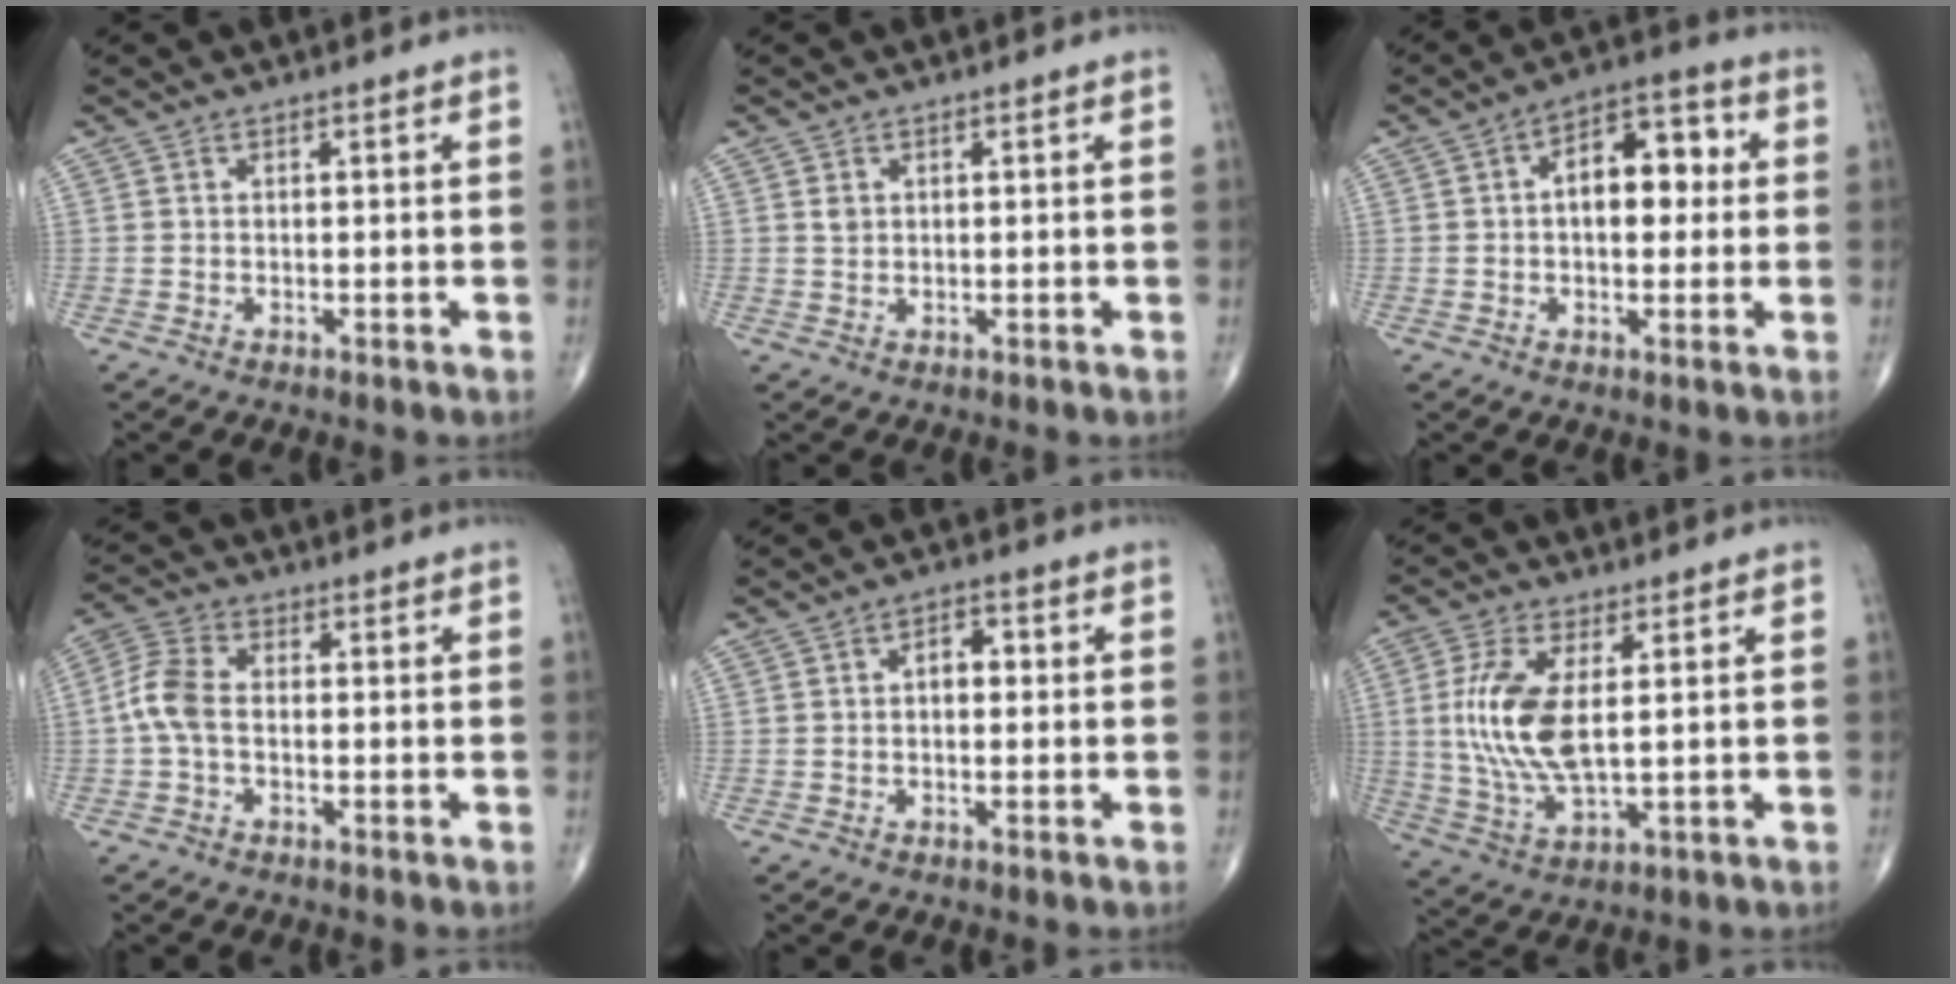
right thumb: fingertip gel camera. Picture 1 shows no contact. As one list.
[{"total": 1.1, "force": [0.4, 0.8, 0.6], "torque": [-0.005, -0.002, 0.009]}, {"total": 10.7, "force": [1.3, 6.1, 8.7], "torque": [-0.103, 0.026, 0.013]}, {"total": 6.0, "force": [-0.8, 3.5, 4.9], "torque": [-0.111, 0.018, -0.025]}, {"total": 3.4, "force": [0.2, 2.1, 2.6], "torque": [-0.029, 0.013, -0.003]}, {"total": 12.3, "force": [1.7, 5.1, 11.0], "torque": [-0.245, -0.011, 0.040]}]